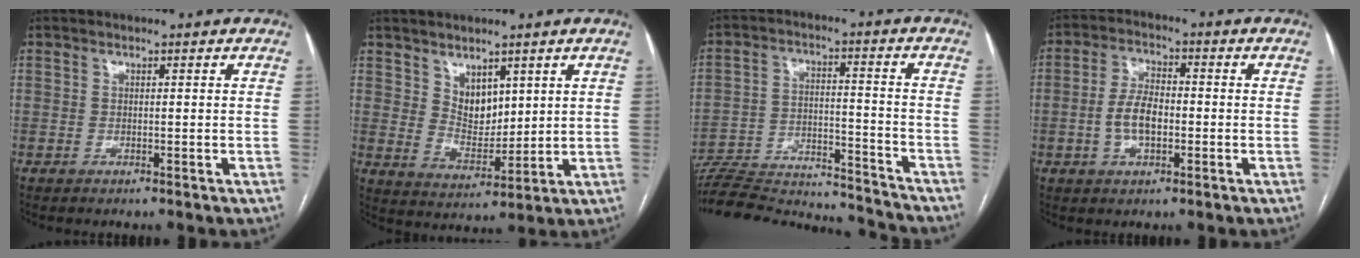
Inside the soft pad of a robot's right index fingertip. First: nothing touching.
{"total": 5.8, "force": [3.1, 3.5, 3.4], "torque": [-0.061, -0.003, 0.067]}
{"total": 23.4, "force": [-22.2, 3.0, 6.7], "torque": [-0.130, -0.003, -0.324]}
{"total": 6.2, "force": [-1.2, 3.0, 5.3], "torque": [-0.114, 0.012, -0.020]}